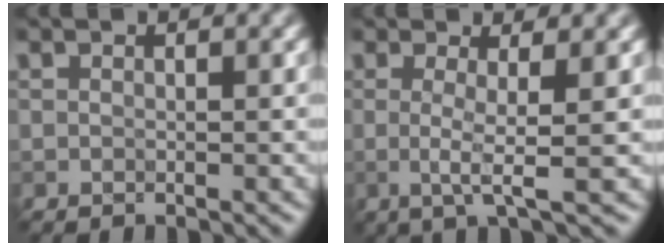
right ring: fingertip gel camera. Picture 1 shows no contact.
{"total": 2.9, "force": [0.0, 0.4, 2.9], "torque": [-0.057, -0.006, -0.004]}